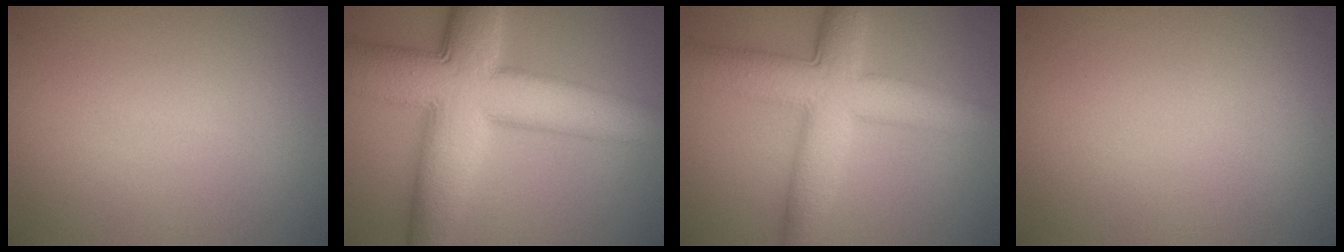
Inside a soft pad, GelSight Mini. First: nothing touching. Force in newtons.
{"total": 12.8, "press": 12.8, "slide": 0.3}
{"total": 8.1, "press": 8.1, "slide": 0.3}
{"total": 0.0}